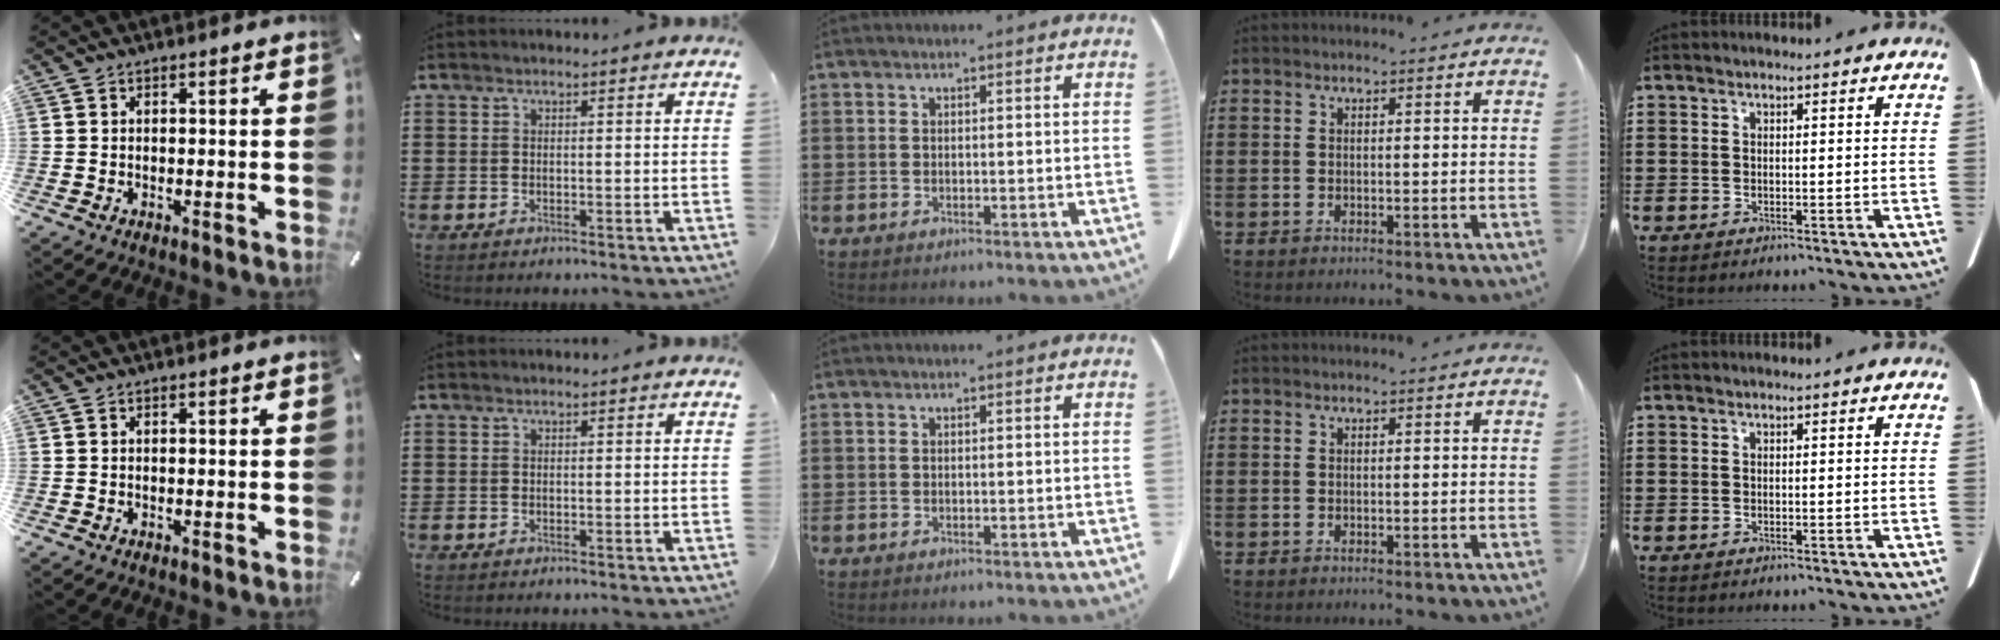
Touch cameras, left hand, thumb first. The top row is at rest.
{}